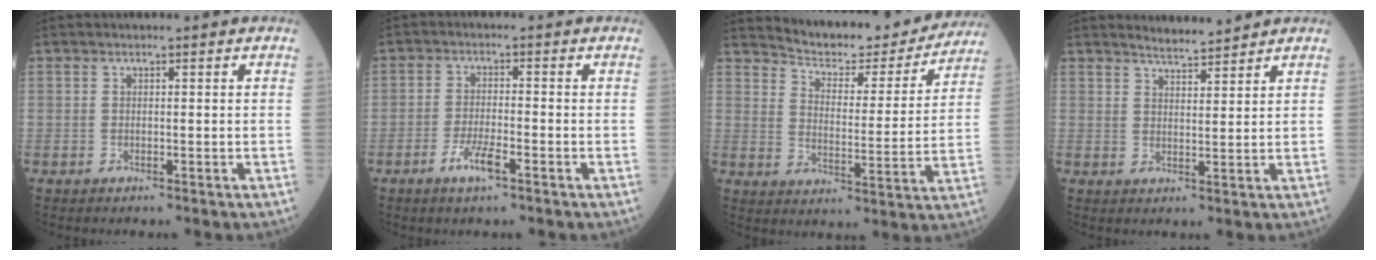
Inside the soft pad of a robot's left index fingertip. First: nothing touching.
{"total": 3.7, "force": [-2.2, 0.5, 2.9], "torque": [-0.065, -0.003, -0.043]}
{"total": 16.1, "force": [15.3, 3.5, 3.5], "torque": [-0.044, -0.017, 0.200]}
{"total": 3.6, "force": [3.6, 0.1, 0.5], "torque": [-0.016, 0.003, 0.062]}